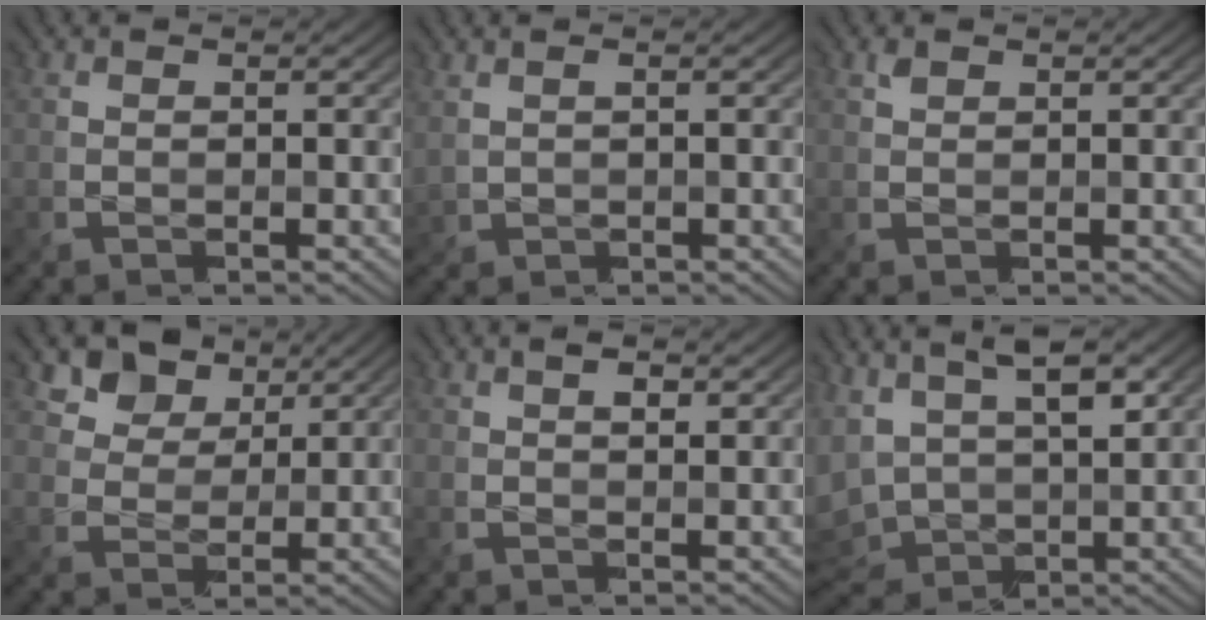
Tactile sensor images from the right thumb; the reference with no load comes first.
{"total": 1.4, "force": [0.9, 0.5, 1.0], "torque": [-0.030, 0.005, 0.024]}
{"total": 0.7, "force": [0.4, 0.4, 0.4], "torque": [-0.009, 0.002, 0.008]}
{"total": 6.6, "force": [3.9, 4.6, 2.8], "torque": [-0.060, -0.012, 0.076]}
{"total": 2.0, "force": [0.6, 0.8, 1.7], "torque": [-0.026, 0.001, 0.009]}
{"total": 9.8, "force": [3.4, 5.3, 7.6], "torque": [-0.192, 0.002, 0.064]}